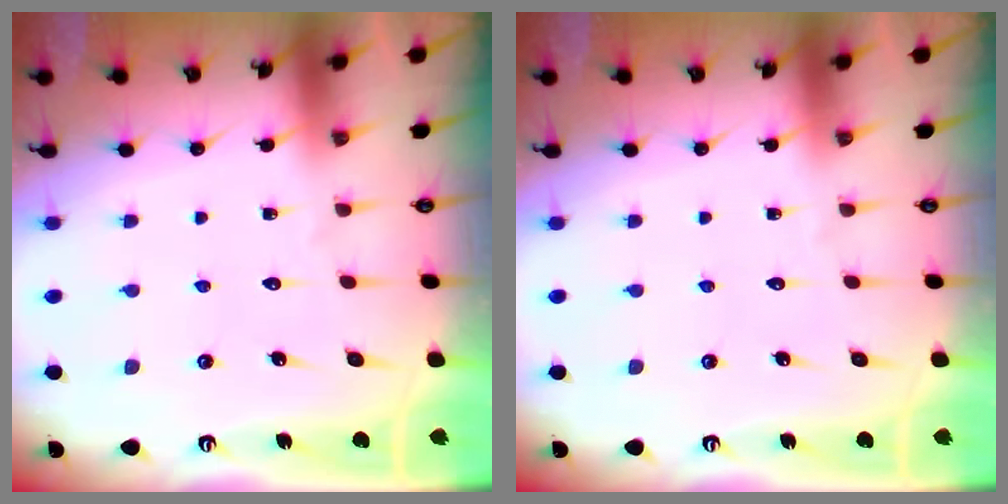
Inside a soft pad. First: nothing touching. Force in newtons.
{"total": 0.0}